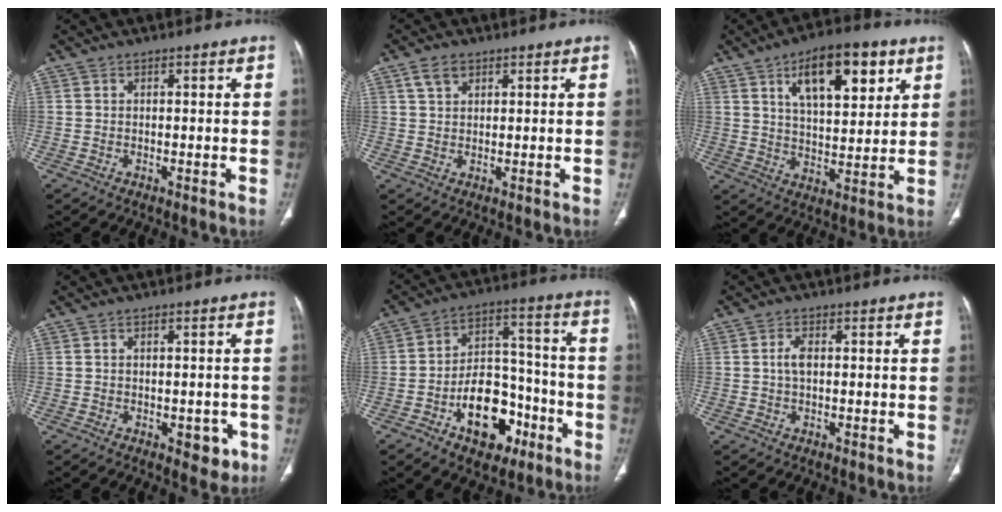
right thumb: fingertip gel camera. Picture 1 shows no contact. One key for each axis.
{"total": 3.4, "fx": 1.9, "fy": 2.1, "fz": 1.8, "tx": -0.031, "ty": -0.002, "tz": 0.041}
{"total": 16.6, "fx": 7.7, "fy": 7.2, "fz": 12.9, "tx": -0.162, "ty": -0.025, "tz": 0.124}
{"total": 4.2, "fx": -1.6, "fy": 2.4, "fz": 3.0, "tx": -0.014, "ty": 0.004, "tz": -0.015}
{"total": 15.6, "fx": -7.1, "fy": 9.8, "fz": 9.8, "tx": -0.112, "ty": 0.062, "tz": -0.107}
{"total": 2.3, "fx": 0.1, "fy": 1.2, "fz": 2.0, "tx": -0.042, "ty": 0.005, "tz": 0.000}